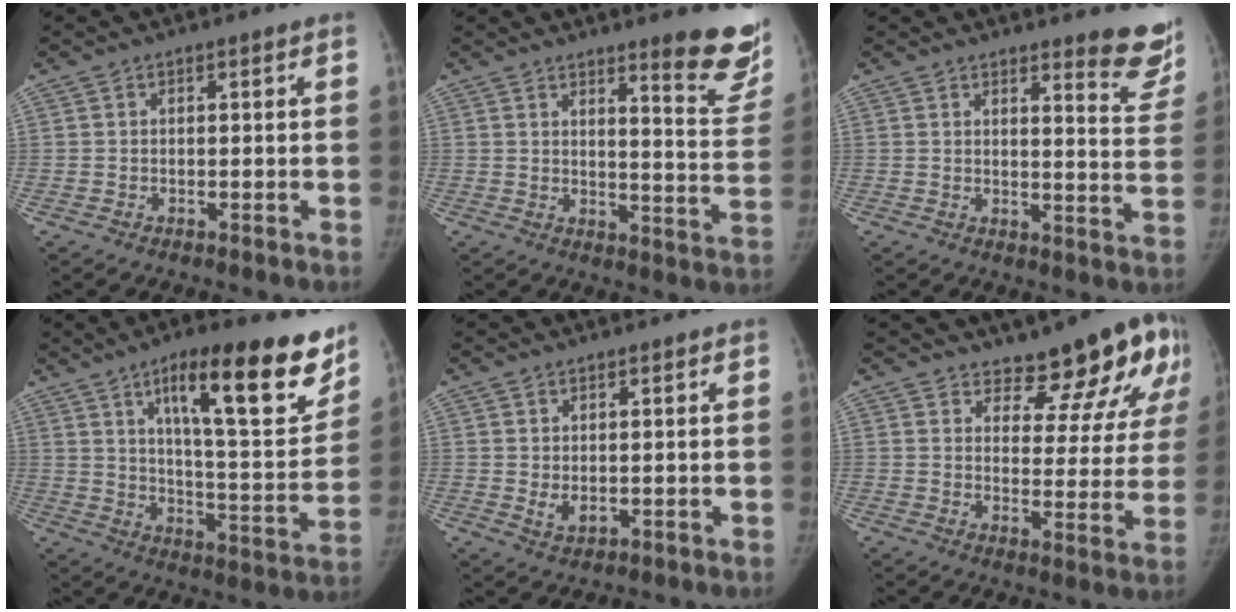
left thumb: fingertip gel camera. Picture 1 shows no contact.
{"total": 13.7, "force": [10.1, 2.6, 8.8], "torque": [-0.073, -0.083, 0.123]}
{"total": 10.2, "force": [9.0, 2.0, 4.4], "torque": [-0.018, -0.081, 0.090]}
{"total": 22.8, "force": [13.4, 6.2, 17.4], "torque": [-0.208, -0.060, 0.205]}
{"total": 2.9, "force": [0.5, 1.8, 2.2], "torque": [-0.033, -0.010, 0.017]}
{"total": 14.1, "force": [10.7, 5.8, 7.2], "torque": [-0.033, -0.082, 0.129]}